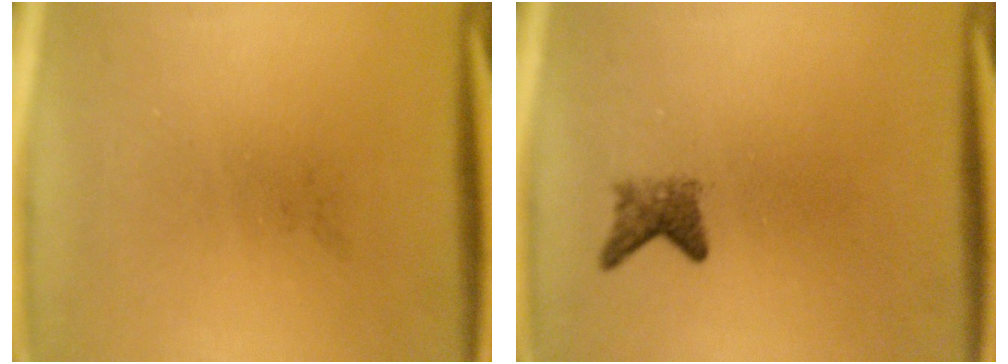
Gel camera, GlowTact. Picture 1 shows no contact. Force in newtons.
{"total": 2.1}